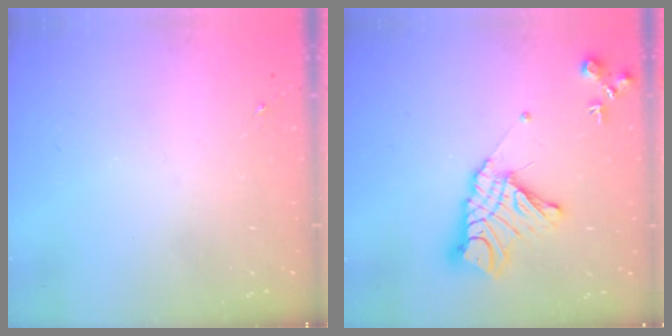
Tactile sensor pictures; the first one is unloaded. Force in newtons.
{"total": 15.8, "press": 15.7, "slide": 1.4}